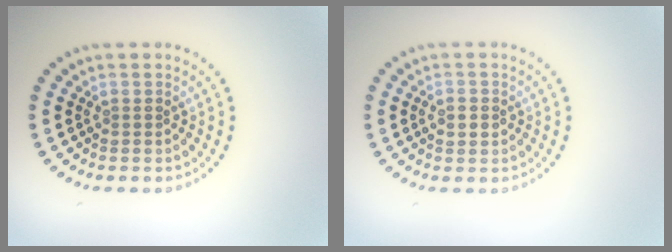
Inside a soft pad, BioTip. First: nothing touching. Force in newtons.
{"total": 1.4, "press": 1.4, "slide": 0.2}